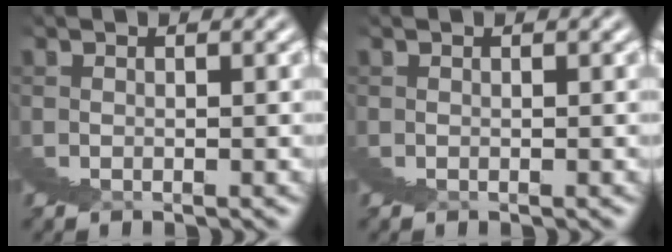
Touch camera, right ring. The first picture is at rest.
{"total": 0.0}